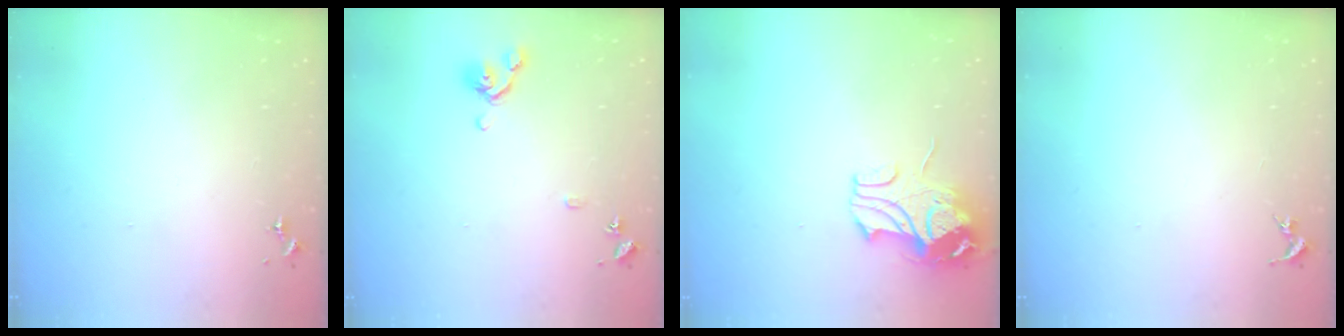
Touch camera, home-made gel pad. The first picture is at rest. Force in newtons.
{"total": 8.6, "press": 8.5, "slide": 1.3}
{"total": 9.7, "press": 9.7, "slide": 1.0}
{"total": 0.0}